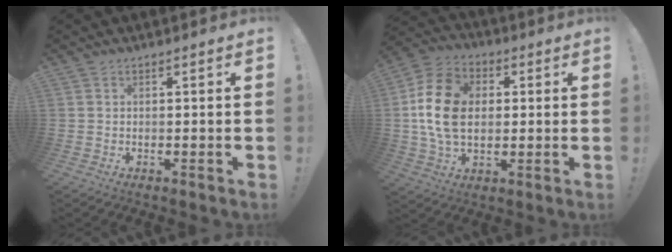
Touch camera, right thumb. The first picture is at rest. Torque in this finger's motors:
{"motor_torque": [0.98, 1.89, 1.09, -0.71, 0.16]}